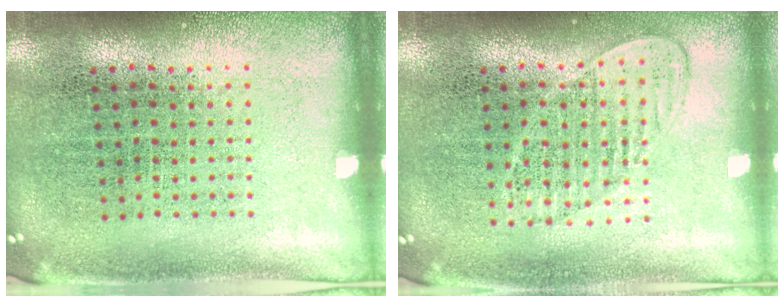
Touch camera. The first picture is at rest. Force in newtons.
{"total": 1.2, "press": 1.1, "slide": 0.5}